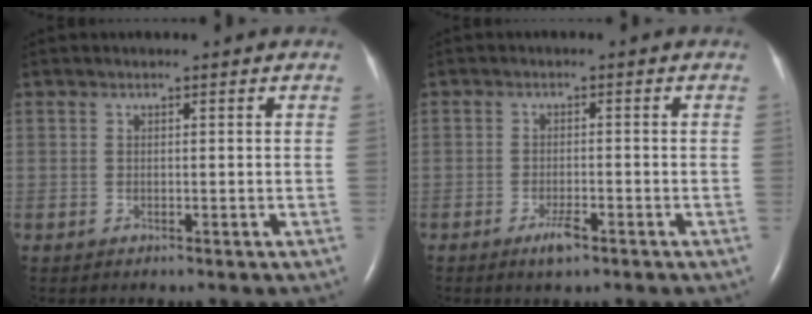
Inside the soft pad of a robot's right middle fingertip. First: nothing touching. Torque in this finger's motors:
{"motor_torque": [0.67, -0.41, 0.03, 0.02]}